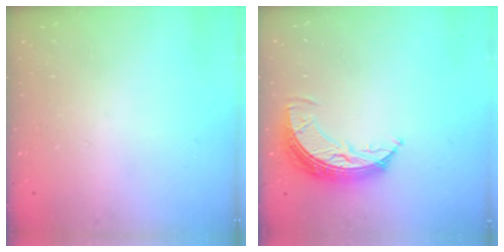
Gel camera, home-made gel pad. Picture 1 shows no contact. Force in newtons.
{"total": 8.9, "press": 8.9, "slide": 0.5}